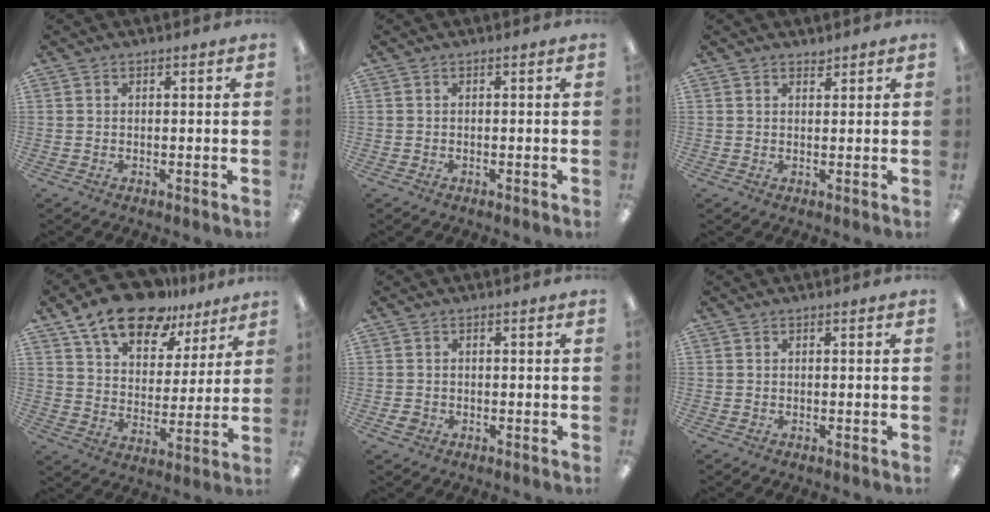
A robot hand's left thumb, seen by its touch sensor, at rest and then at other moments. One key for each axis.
{"total": 0.0}
{"total": 1.2, "fx": 1.2, "fy": 0.4, "fz": 0.1, "tx": 0.007, "ty": -0.007, "tz": 0.021}
{"total": 16.1, "fx": 12.1, "fy": 7.5, "fz": 7.6, "tx": -0.127, "ty": -0.073, "tz": 0.213}
{"total": 1.8, "fx": -0.9, "fy": 1.5, "fz": 0.6, "tx": -0.009, "ty": 0.002, "tz": -0.017}
{"total": 0.0}